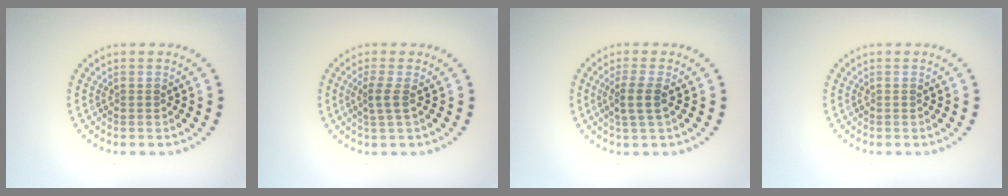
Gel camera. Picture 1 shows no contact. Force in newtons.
{"total": 1.5, "press": 1.2, "slide": 1.0}
{"total": 2.1, "press": 1.8, "slide": 1.1}
{"total": 0.0}